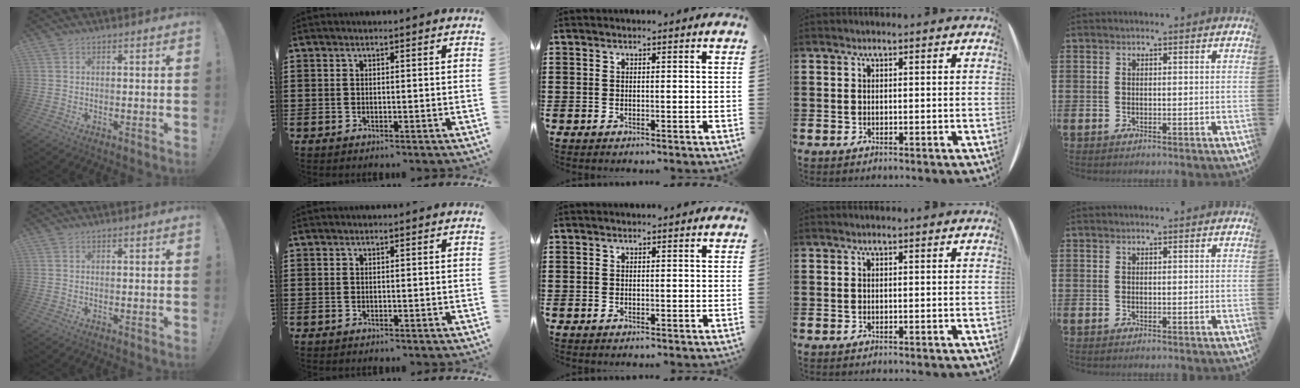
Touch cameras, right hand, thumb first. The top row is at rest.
{}